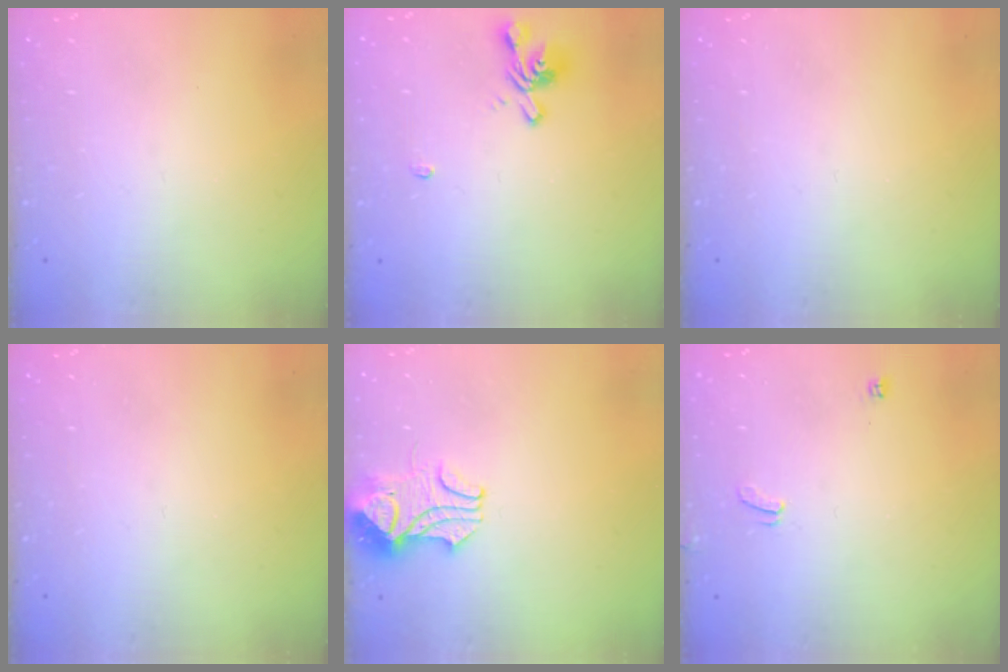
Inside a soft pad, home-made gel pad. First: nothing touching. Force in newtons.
{"total": 1.6, "press": 1.1, "slide": 1.1}
{"total": 0.0}
{"total": 0.0}
{"total": 2.2, "press": 2.0, "slide": 0.9}
{"total": 2.6, "press": 2.5, "slide": 0.4}